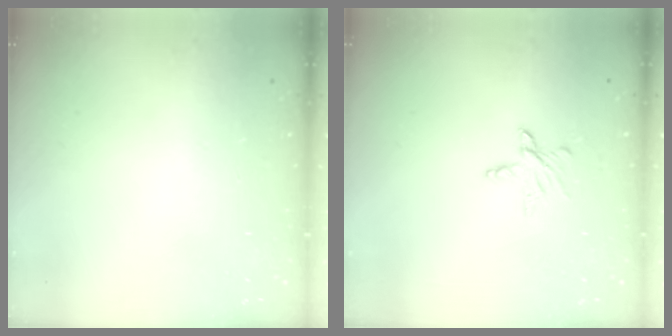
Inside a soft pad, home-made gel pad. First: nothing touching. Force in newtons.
{"total": 5.9, "press": 5.8, "slide": 0.5}